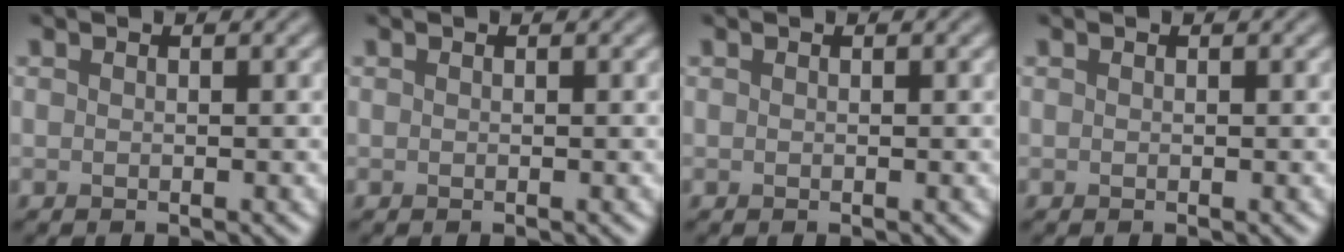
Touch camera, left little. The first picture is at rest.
{"total": 0.0}
{"total": 0.0}
{"total": 0.0}